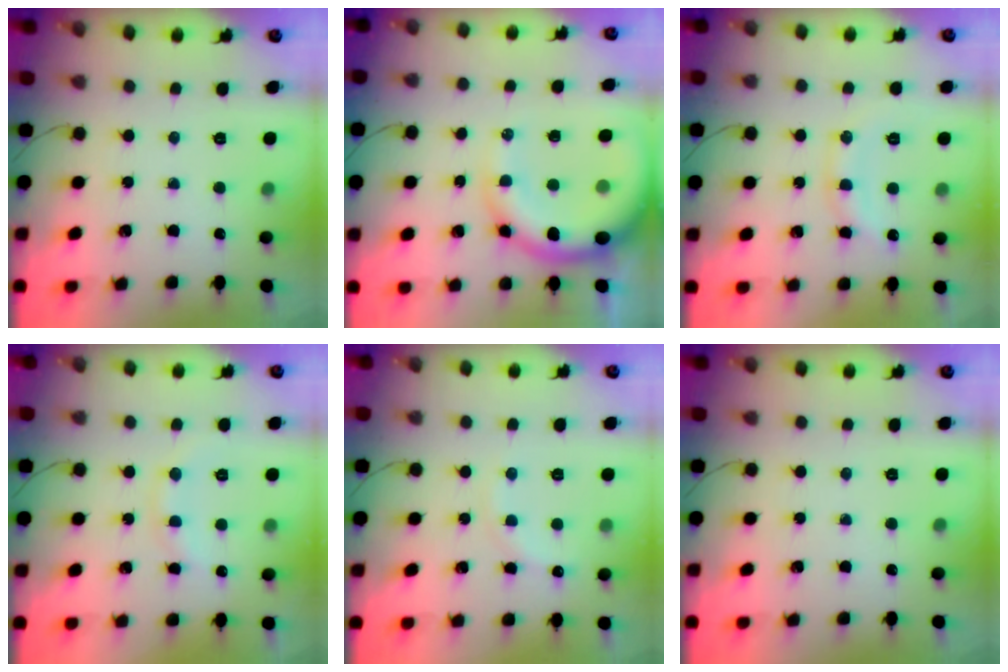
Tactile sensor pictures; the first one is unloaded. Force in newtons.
{"total": 15.1, "press": 14.7, "slide": 3.2}
{"total": 9.6, "press": 9.5, "slide": 0.7}
{"total": 9.3, "press": 9.2, "slide": 1.2}
{"total": 5.8, "press": 5.6, "slide": 1.4}
{"total": 0.0}